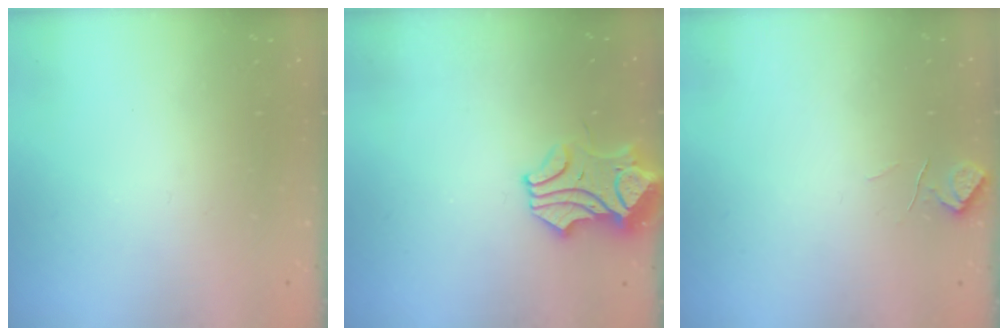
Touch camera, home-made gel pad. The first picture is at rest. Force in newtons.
{"total": 1.1, "press": 0.7, "slide": 0.9}
{"total": 1.0, "press": 0.7, "slide": 0.6}